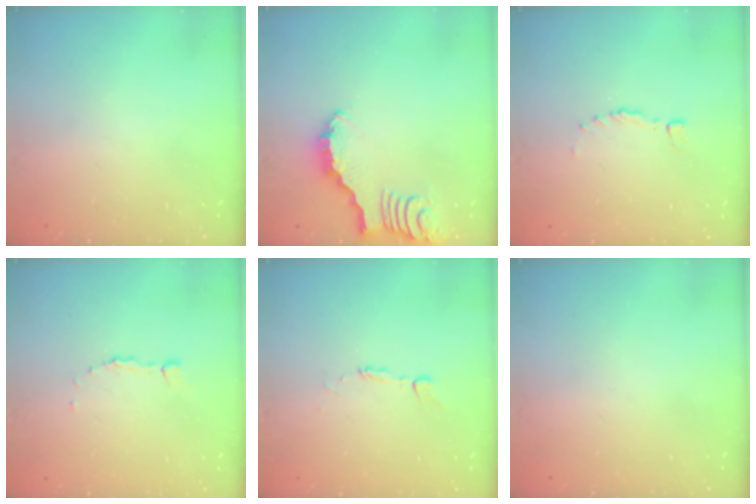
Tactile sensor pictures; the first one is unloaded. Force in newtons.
{"total": 2.1, "press": 2.1, "slide": 0.2}
{"total": 0.0}
{"total": 2.0, "press": 2.0, "slide": 0.3}
{"total": 2.9, "press": 2.9, "slide": 0.2}
{"total": 0.0}